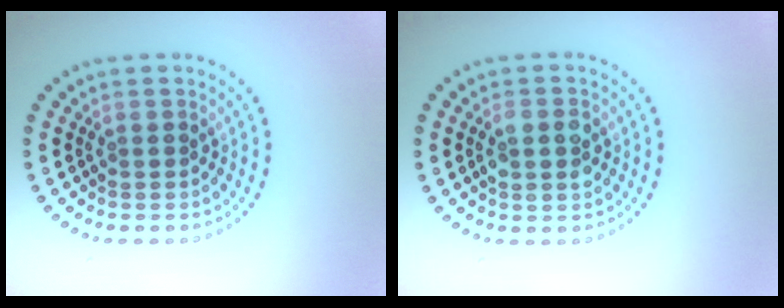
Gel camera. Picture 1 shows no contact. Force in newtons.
{"total": 2.4, "press": 2.4, "slide": 0.3}